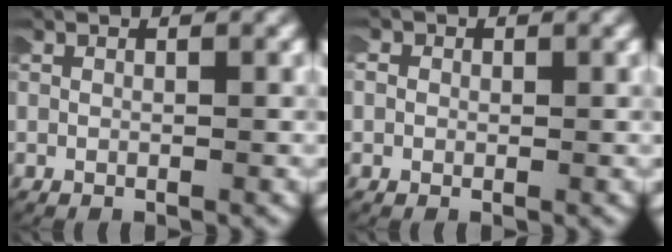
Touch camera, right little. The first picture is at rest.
{"total": 1.2, "force": [0.0, 1.2, 0.1], "torque": [-0.006, 0.003, -0.006]}